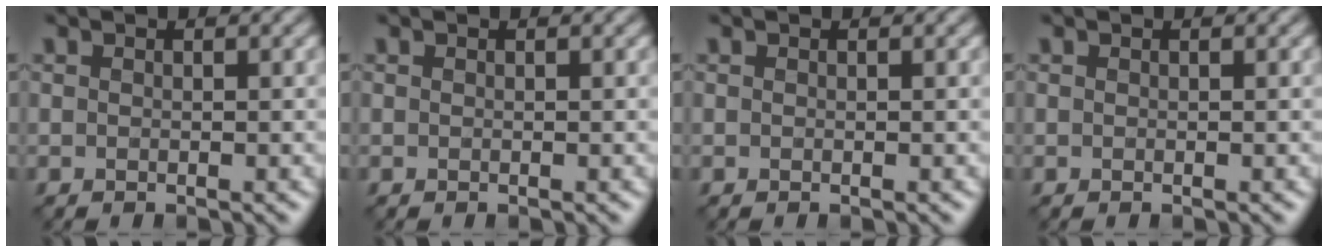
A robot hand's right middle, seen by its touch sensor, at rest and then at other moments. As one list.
[{"total": 0.0}, {"total": 0.0}, {"total": 0.0}]